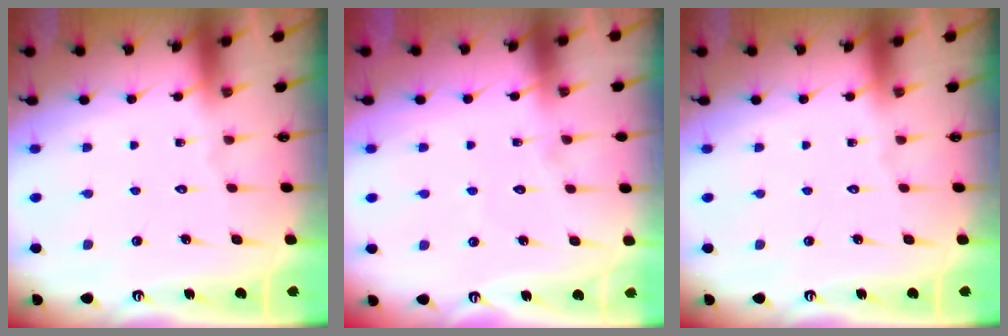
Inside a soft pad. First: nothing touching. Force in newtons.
{"total": 2.7, "press": 2.7, "slide": 0.3}
{"total": 0.0}